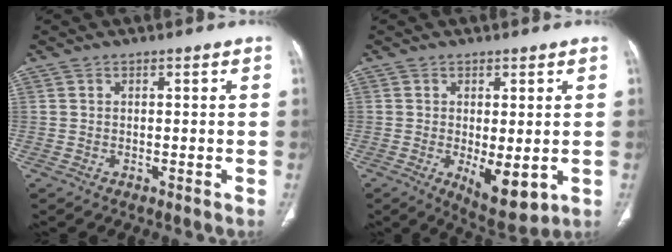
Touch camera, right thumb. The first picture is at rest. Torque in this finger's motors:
{"motor_torque": [-0.48, 0.75, -0.08, 0.07, 0.23]}